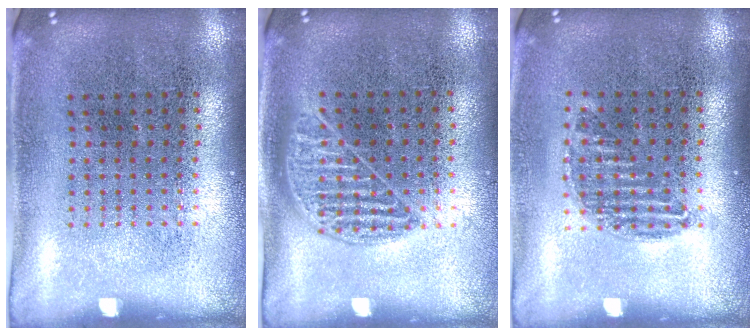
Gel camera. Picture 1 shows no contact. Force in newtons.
{"total": 1.0, "press": 0.8, "slide": 0.5}
{"total": 0.9, "press": 0.8, "slide": 0.5}